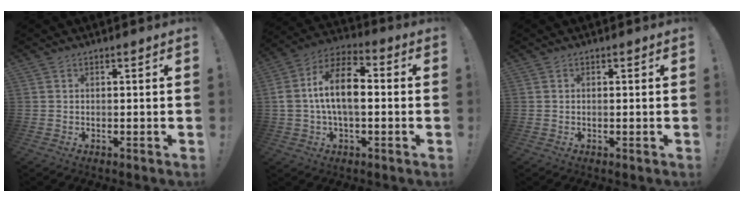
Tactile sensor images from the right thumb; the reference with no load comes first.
{"total": 15.0, "force": [0.5, 8.3, 12.4], "torque": [-0.236, 0.012, 0.007]}
{"total": 0.0}